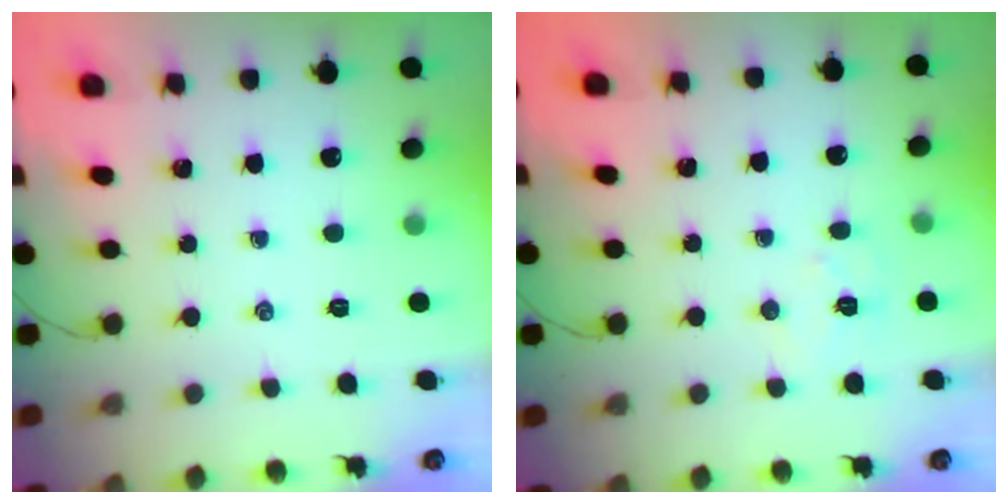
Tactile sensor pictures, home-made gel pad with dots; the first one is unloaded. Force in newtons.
{"total": 5.7, "press": 5.6, "slide": 0.9}